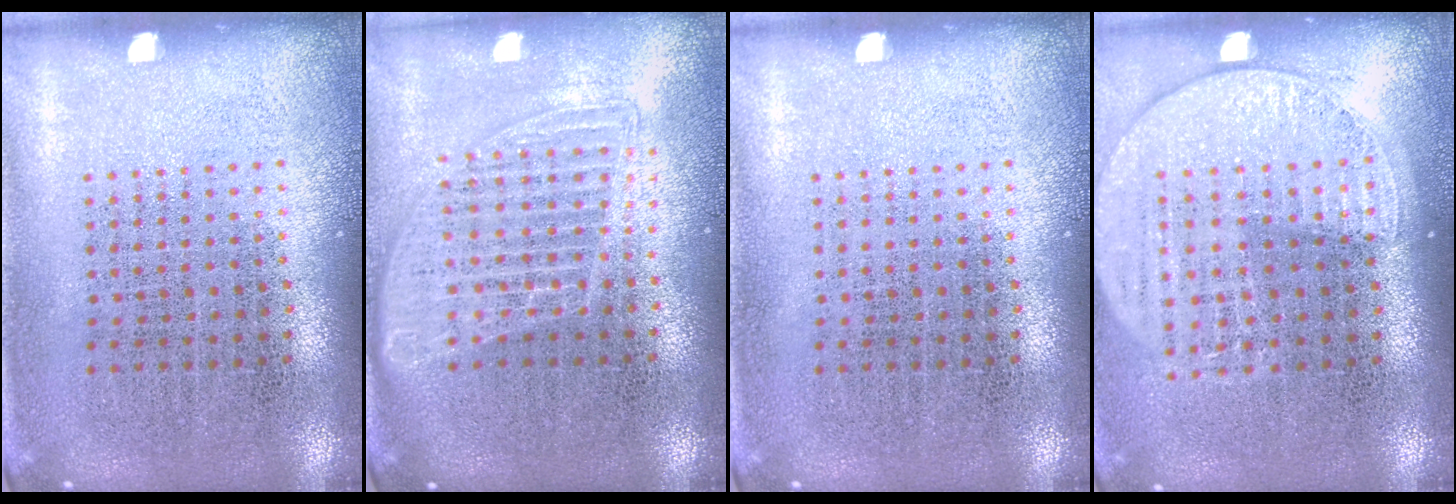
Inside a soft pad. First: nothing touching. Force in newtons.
{"total": 1.5, "press": 1.3, "slide": 0.7}
{"total": 0.0}
{"total": 1.4, "press": 1.3, "slide": 0.5}